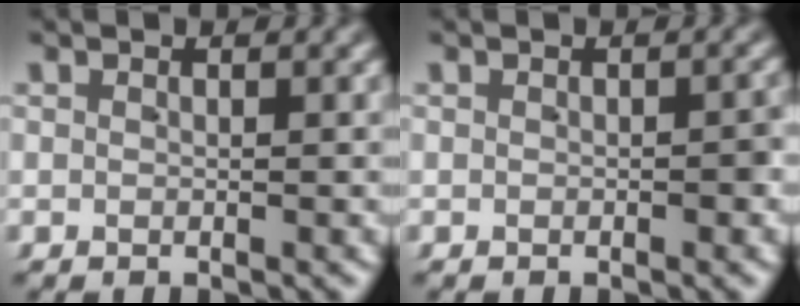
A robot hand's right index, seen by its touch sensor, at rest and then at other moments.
{"total": 1.0, "force": [-0.3, 0.4, 0.9], "torque": [-0.012, 0.000, -0.004]}